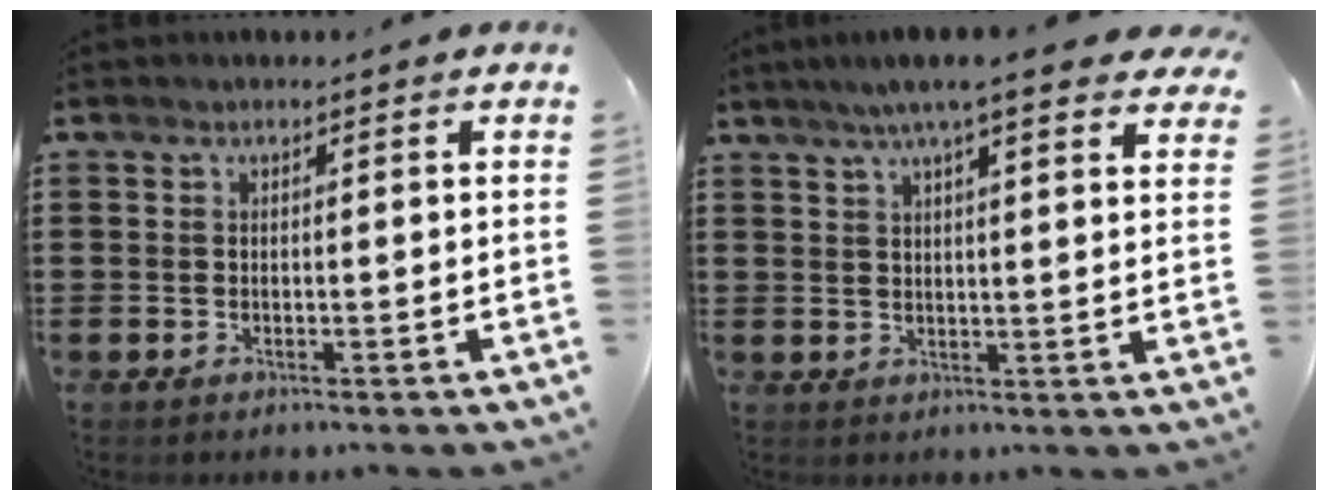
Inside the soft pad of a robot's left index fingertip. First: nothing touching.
{"total": 6.7, "force": [5.3, 0.6, 4.1], "torque": [-0.085, -0.007, 0.091]}